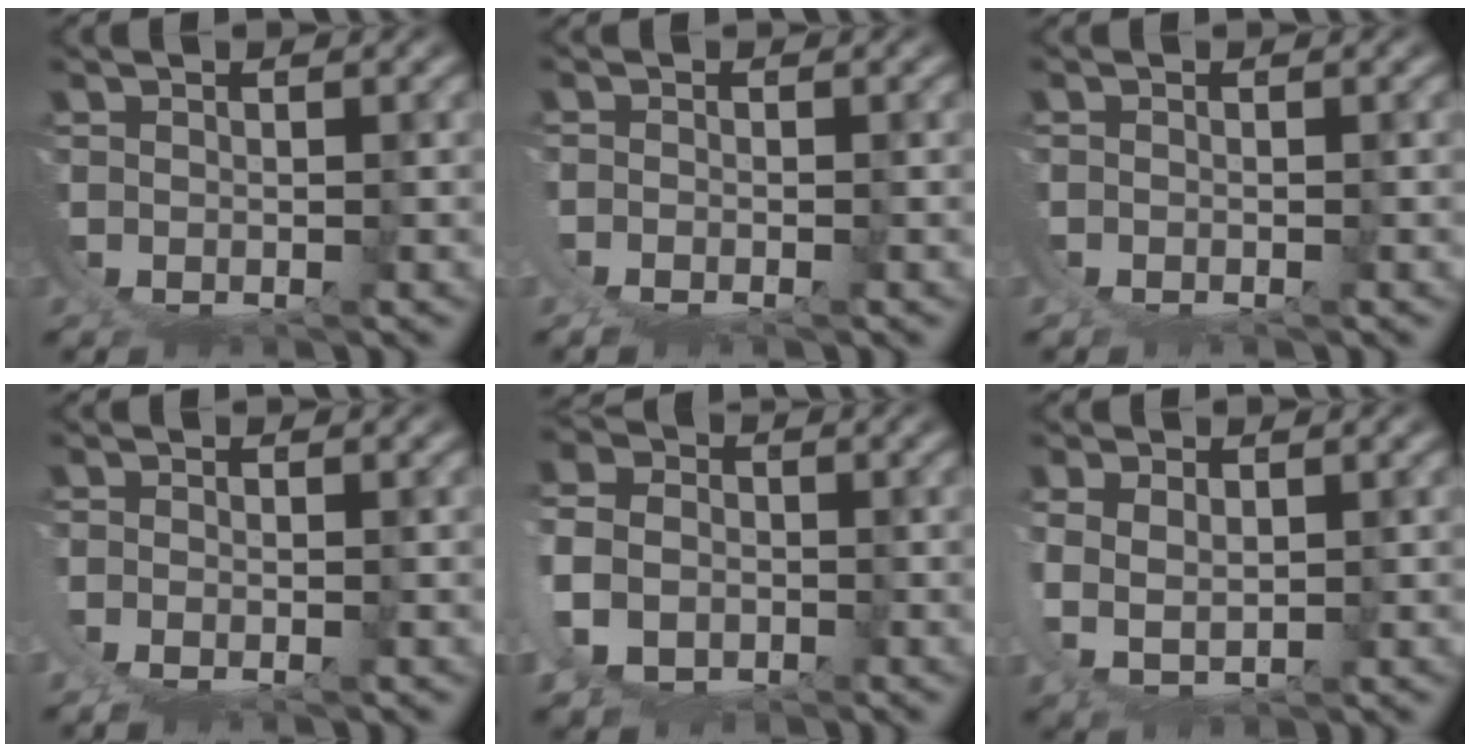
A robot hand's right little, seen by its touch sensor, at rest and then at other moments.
{"total": 2.0, "force": [-0.9, 1.5, 1.1], "torque": [-0.027, -0.007, -0.015]}
{"total": 0.0}
{"total": 1.6, "force": [-0.6, 1.1, 1.1], "torque": [-0.026, -0.007, -0.008]}
{"total": 8.3, "force": [0.9, 7.2, 4.0], "torque": [-0.120, -0.033, 0.018]}
{"total": 3.8, "force": [2.2, 1.7, 2.6], "torque": [-0.060, -0.011, 0.048]}